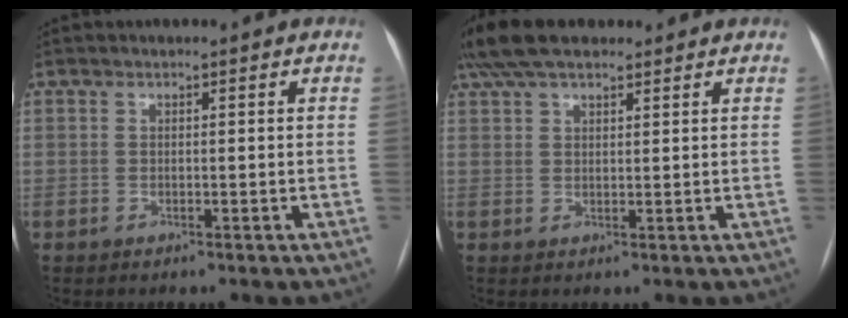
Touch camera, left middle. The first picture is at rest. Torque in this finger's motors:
{"motor_torque": [0.97, -0.98, 0.50, 0.12]}